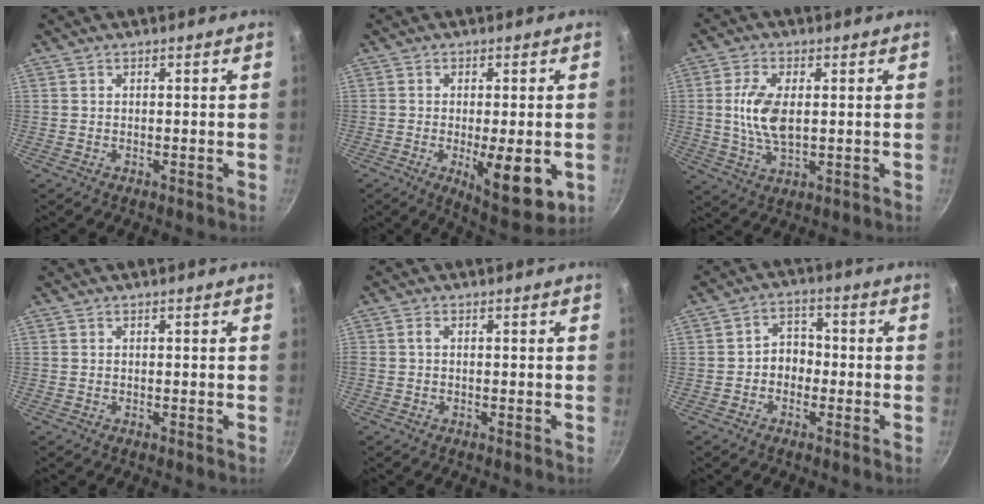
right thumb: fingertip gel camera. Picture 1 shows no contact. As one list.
[{"total": 11.3, "force": [-2.9, 3.9, 10.3], "torque": [-0.138, -0.021, -0.033]}, {"total": 8.6, "force": [0.7, 4.2, 7.5], "torque": [-0.158, -0.007, 0.017]}, {"total": 0.0}, {"total": 0.9, "force": [0.0, 0.3, 0.9], "torque": [-0.020, 0.000, -0.002]}, {"total": 5.0, "force": [-1.2, 4.1, 2.7], "torque": [-0.015, 0.024, -0.031]}]